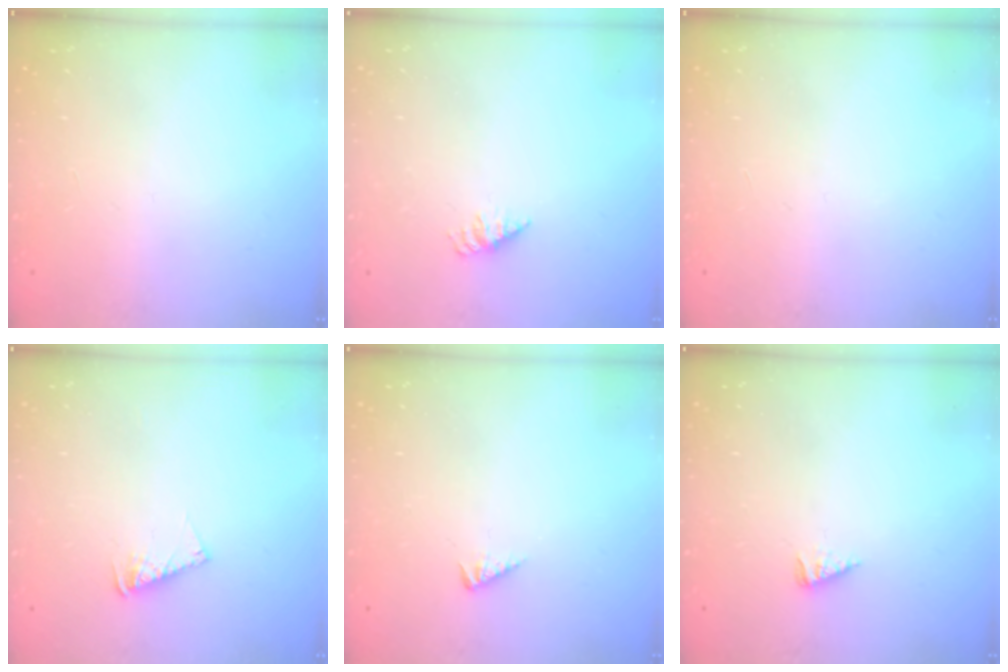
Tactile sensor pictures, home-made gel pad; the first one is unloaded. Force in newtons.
{"total": 1.6, "press": 1.6, "slide": 0.2}
{"total": 0.0}
{"total": 5.4, "press": 5.4, "slide": 0.4}
{"total": 2.1, "press": 2.1, "slide": 0.4}
{"total": 2.5, "press": 2.5, "slide": 0.4}